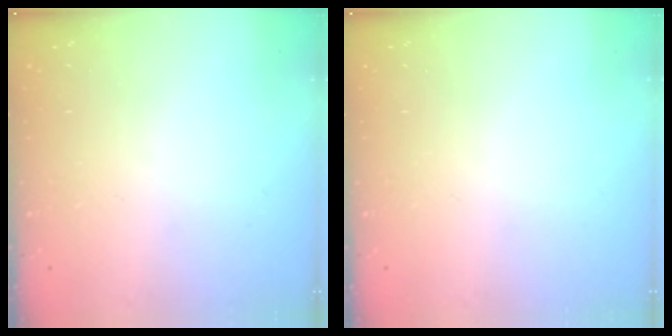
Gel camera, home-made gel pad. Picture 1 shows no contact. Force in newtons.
{"total": 0.0}